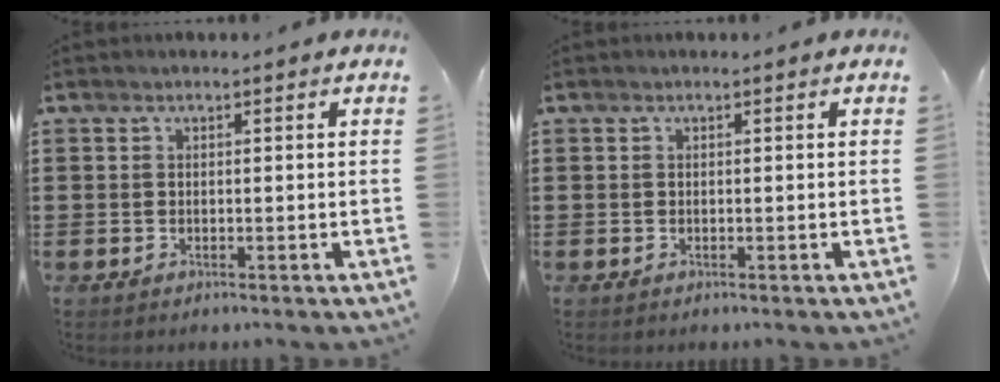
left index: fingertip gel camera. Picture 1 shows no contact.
{"total": 0.0}